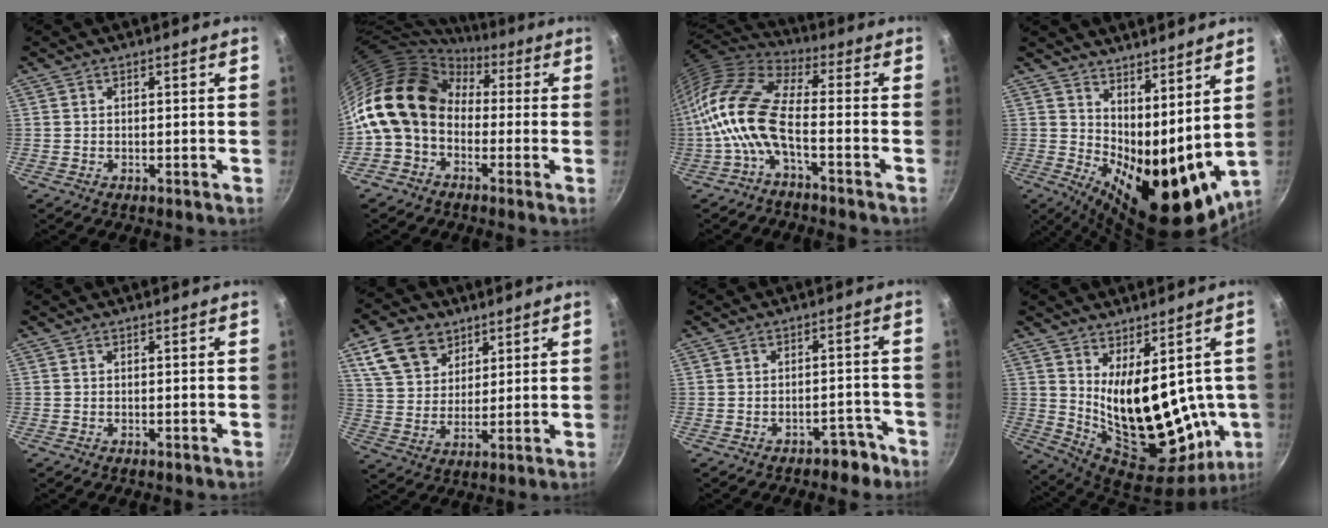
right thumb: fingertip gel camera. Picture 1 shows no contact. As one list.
[{"total": 15.8, "force": [-0.5, 12.2, 10.0], "torque": [-0.159, 0.043, -0.033]}, {"total": 14.8, "force": [-3.7, 6.1, 12.9], "torque": [-0.266, 0.039, -0.091]}, {"total": 18.2, "force": [6.8, 8.4, 14.7], "torque": [-0.189, -0.054, 0.122]}, {"total": 0.0}, {"total": 11.7, "force": [6.5, 8.0, 5.5], "torque": [-0.081, -0.011, 0.123]}, {"total": 4.3, "force": [-3.1, 2.4, 1.6], "torque": [0.011, 0.048, -0.021]}, {"total": 21.0, "force": [3.0, 11.0, 17.7], "torque": [-0.242, -0.064, 0.084]}]